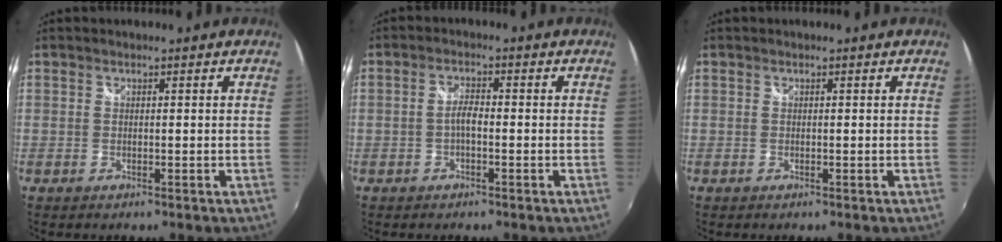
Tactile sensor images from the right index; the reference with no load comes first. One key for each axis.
{"total": 2.3, "fx": -0.8, "fy": 0.7, "fz": 2.0, "tx": -0.042, "ty": 0.006, "tz": -0.018}
{"total": 0.0}